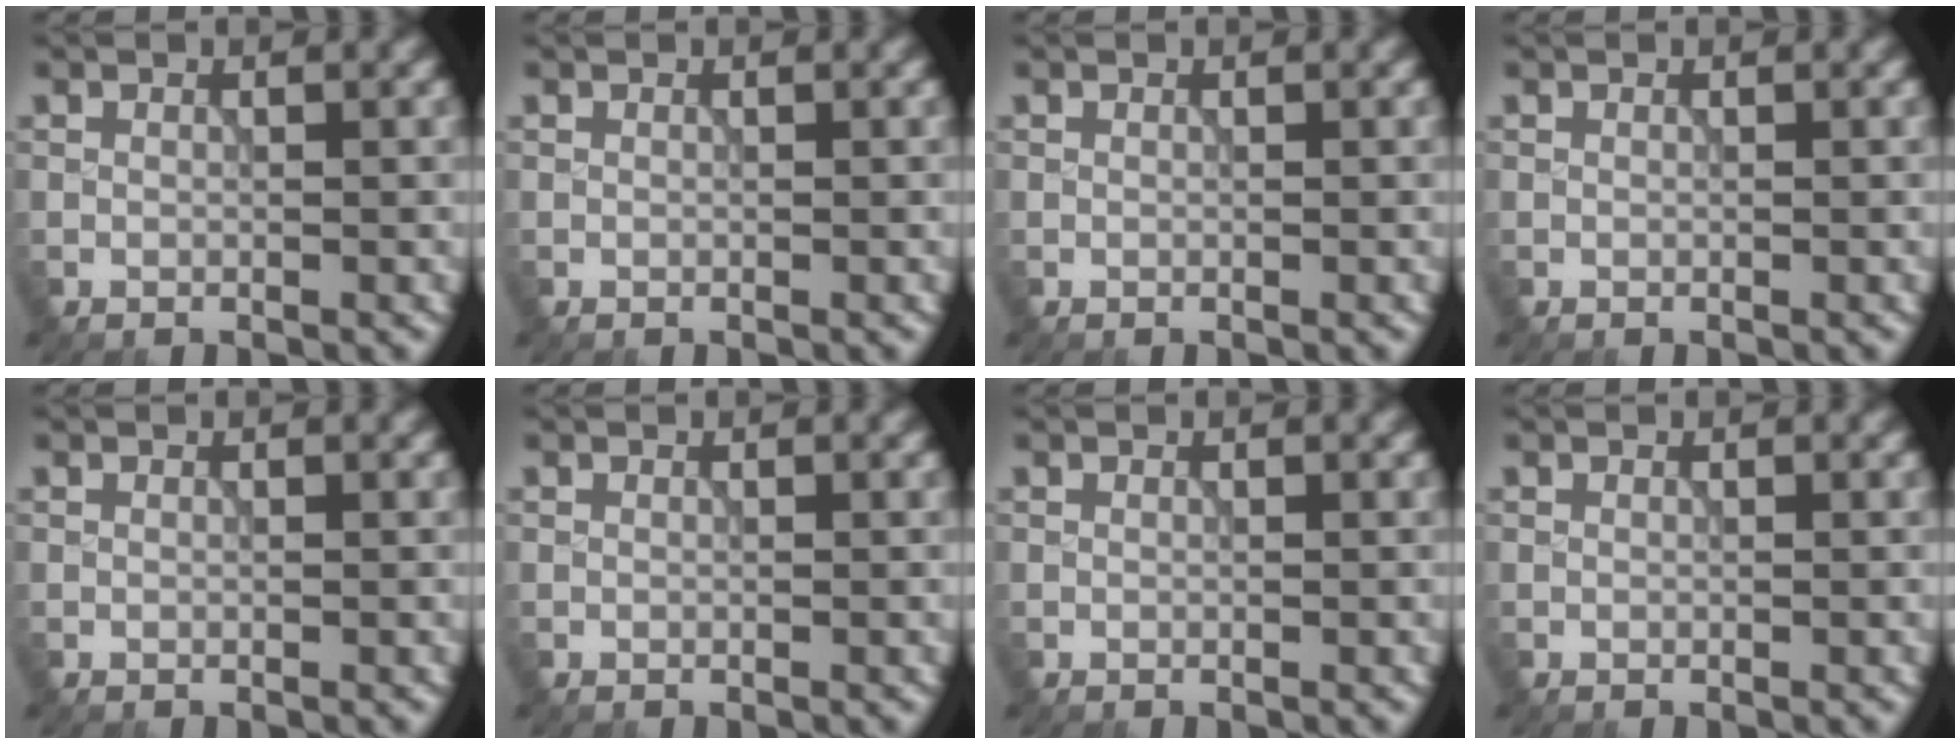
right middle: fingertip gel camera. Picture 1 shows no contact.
{"total": 0.0}
{"total": 0.0}
{"total": 0.0}
{"total": 0.0}
{"total": 0.0}
{"total": 0.0}
{"total": 0.0}